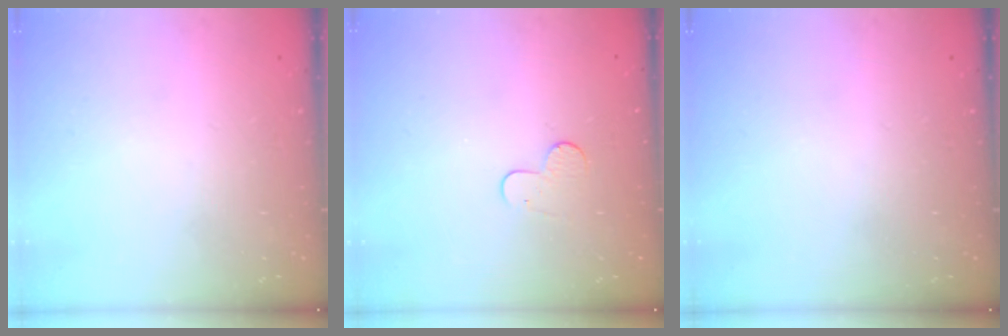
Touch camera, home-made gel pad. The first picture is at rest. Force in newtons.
{"total": 4.9, "press": 4.8, "slide": 0.5}
{"total": 0.0}